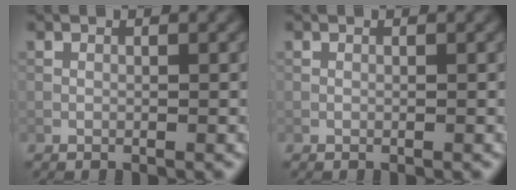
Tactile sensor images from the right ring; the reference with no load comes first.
{"total": 0.0}